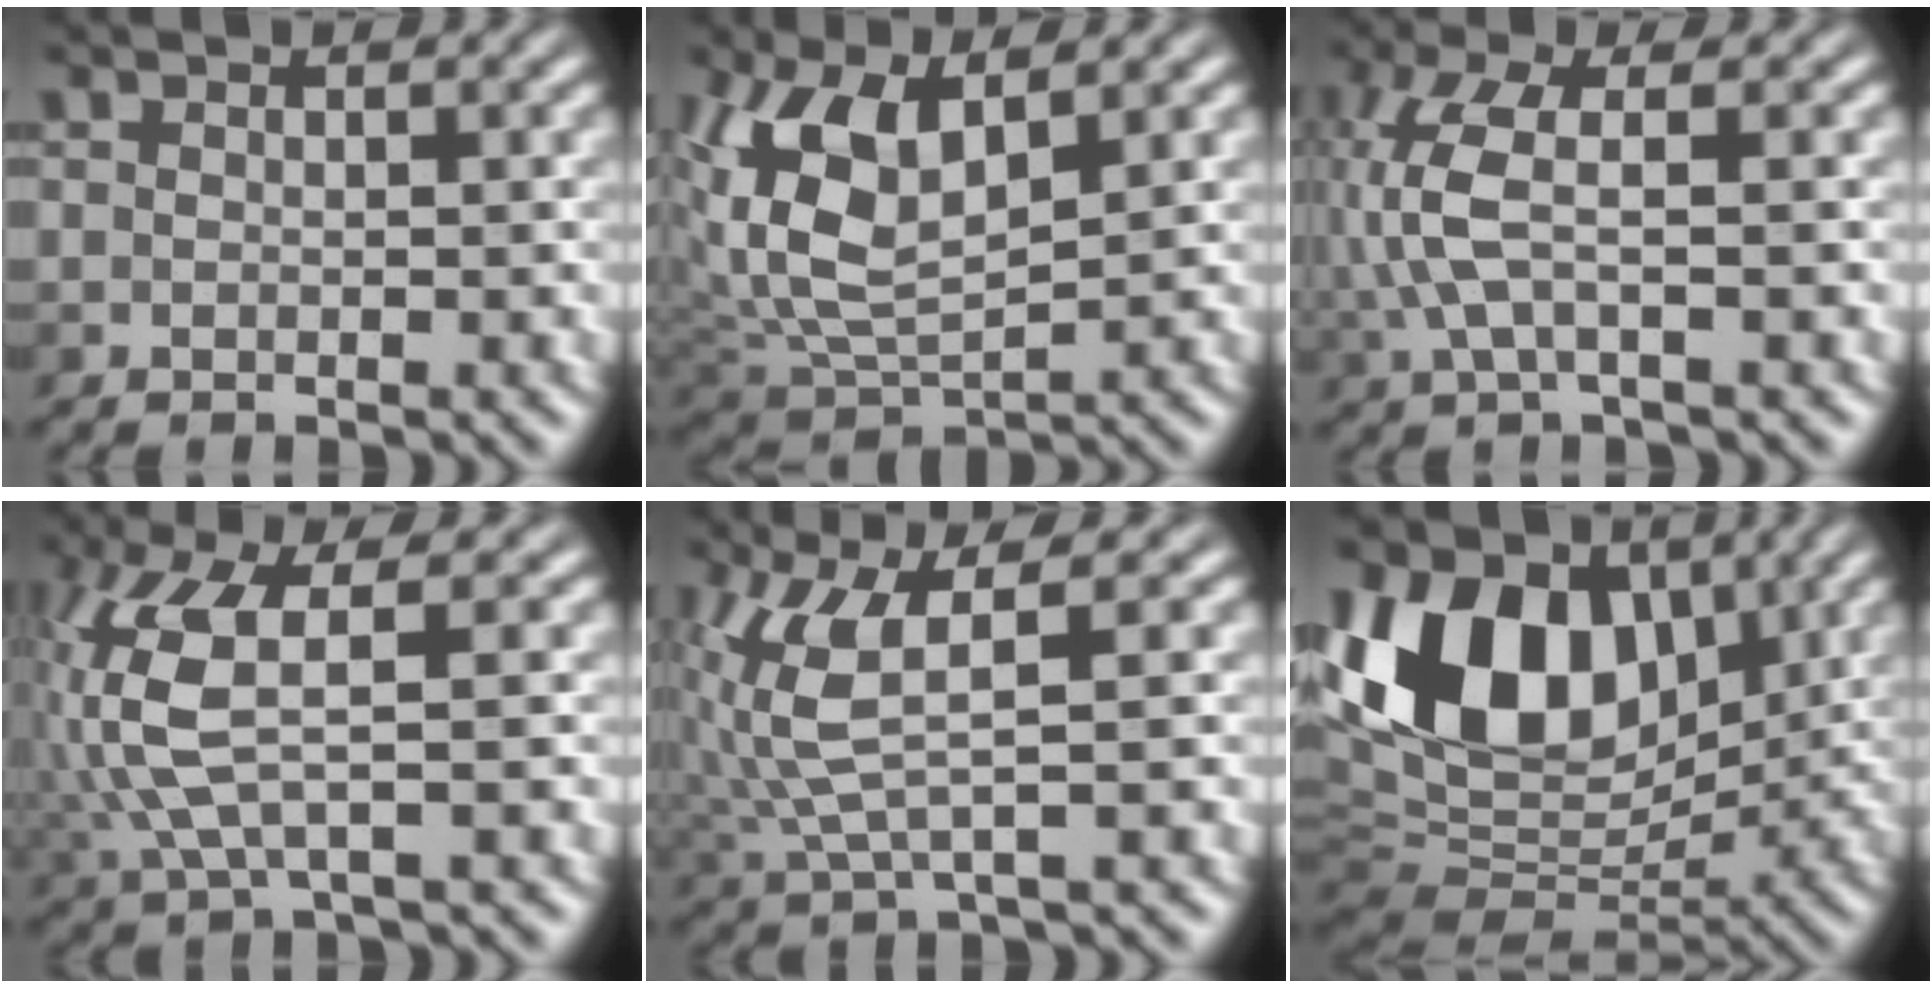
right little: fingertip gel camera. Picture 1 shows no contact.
{"total": 7.0, "force": [1.5, 3.8, 5.7], "torque": [-0.124, -0.005, 0.027]}
{"total": 5.6, "force": [-0.6, 2.3, 5.0], "torque": [-0.131, 0.008, -0.014]}
{"total": 7.8, "force": [-0.5, 3.0, 7.2], "torque": [-0.174, 0.009, -0.016]}
{"total": 6.1, "force": [0.2, 2.1, 5.7], "torque": [-0.133, 0.005, 0.002]}
{"total": 12.0, "force": [4.0, 8.0, 8.0], "torque": [-0.139, 0.020, 0.066]}